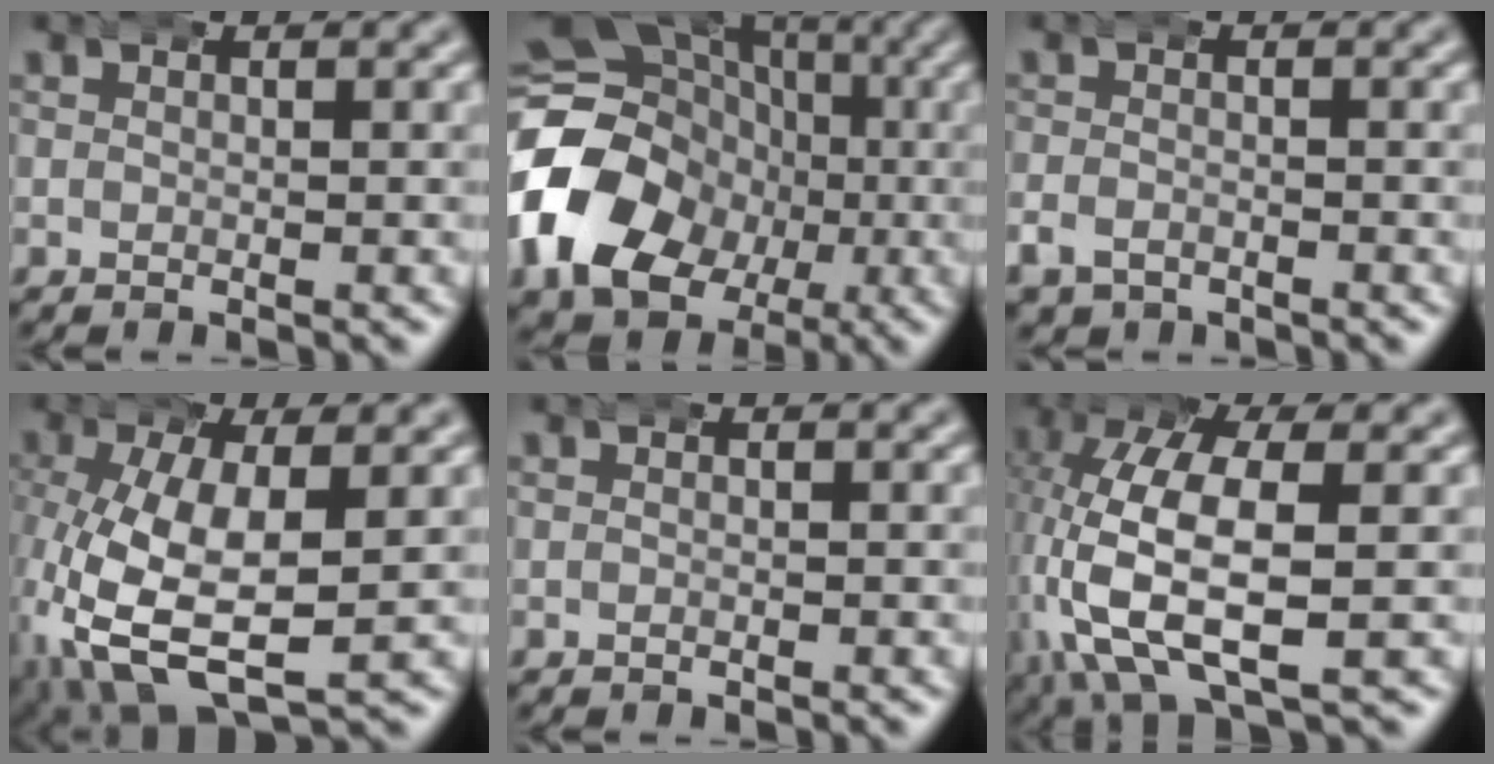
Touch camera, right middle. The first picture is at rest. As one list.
[{"total": 17.9, "force": [-2.5, 15.5, 8.6], "torque": [-0.179, -0.039, -0.046]}, {"total": 2.5, "force": [-1.7, 1.8, 0.6], "torque": [-0.024, -0.009, -0.026]}, {"total": 9.6, "force": [-1.4, 5.5, 7.7], "torque": [-0.181, -0.036, 0.000]}, {"total": 0.0}, {"total": 9.6, "force": [-0.8, 5.3, 7.9], "torque": [-0.190, -0.038, 0.010]}]